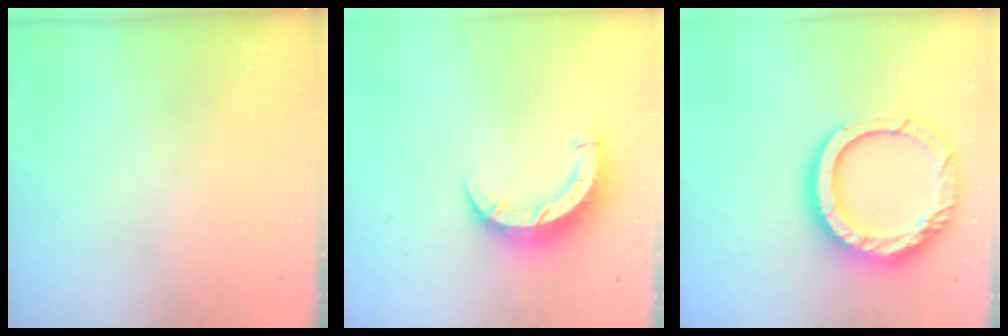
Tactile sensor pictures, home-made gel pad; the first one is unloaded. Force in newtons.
{"total": 8.7, "press": 8.6, "slide": 0.5}
{"total": 17.4, "press": 17.3, "slide": 1.6}